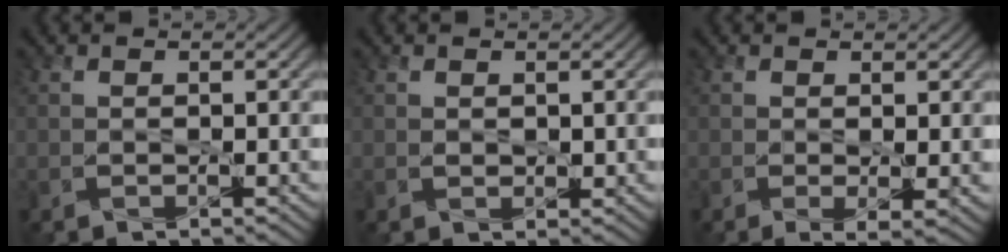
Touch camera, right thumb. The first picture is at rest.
{"total": 0.8, "force": [0.5, 0.6, 0.3], "torque": [-0.008, -0.005, 0.012]}
{"total": 1.9, "force": [0.1, 0.4, 1.9], "torque": [-0.040, -0.009, 0.002]}